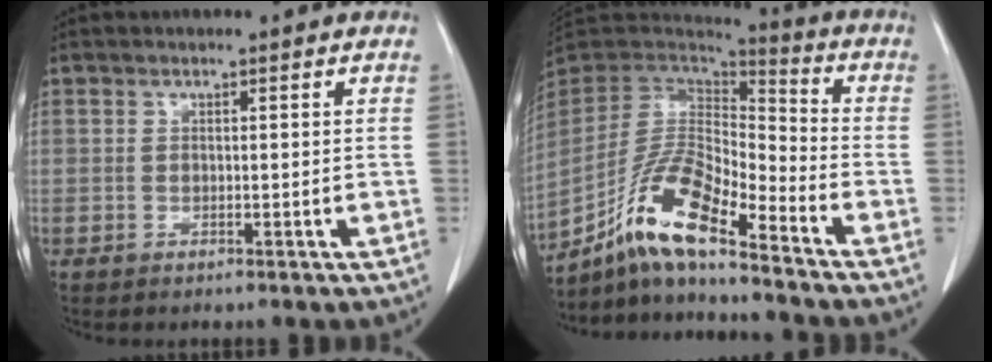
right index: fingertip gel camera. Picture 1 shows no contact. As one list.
[{"total": 14.1, "force": [-9.4, 2.4, 10.3], "torque": [-0.203, 0.008, -0.174]}]